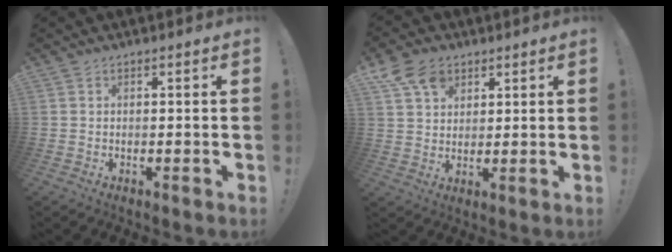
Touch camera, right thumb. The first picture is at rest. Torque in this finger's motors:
{"motor_torque": [0.15, 0.32, 0.36, 0.58, 0.03]}